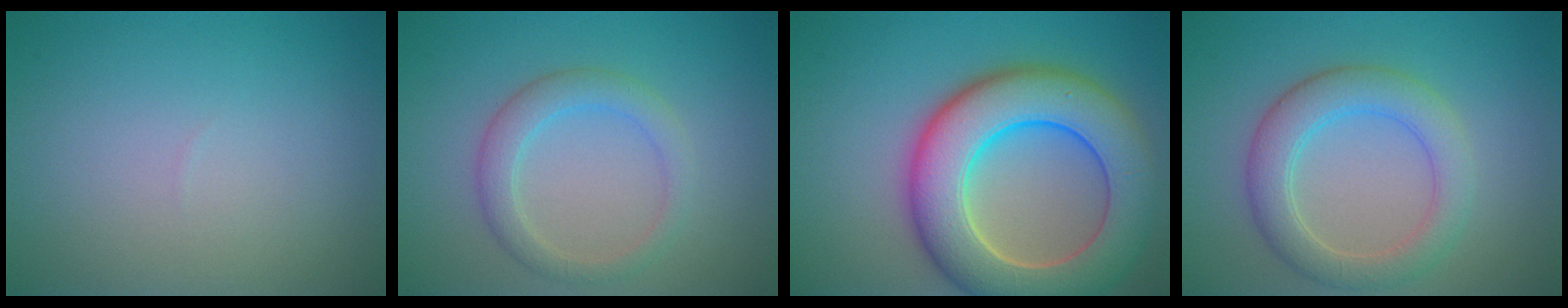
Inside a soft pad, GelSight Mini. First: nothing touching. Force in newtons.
{"total": 2.9, "press": 2.9, "slide": 0.1}
{"total": 11.0, "press": 11.0, "slide": 0.7}
{"total": 4.7, "press": 4.7, "slide": 0.1}